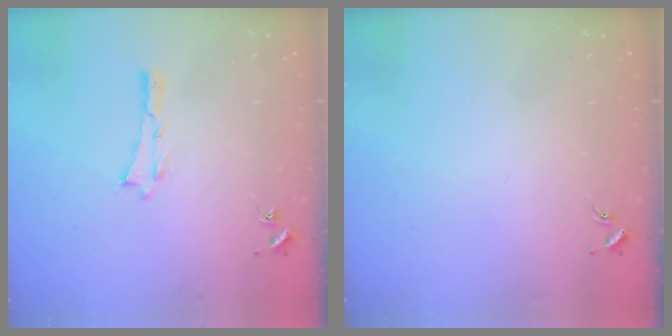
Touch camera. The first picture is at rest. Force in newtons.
{"total": 0.0}